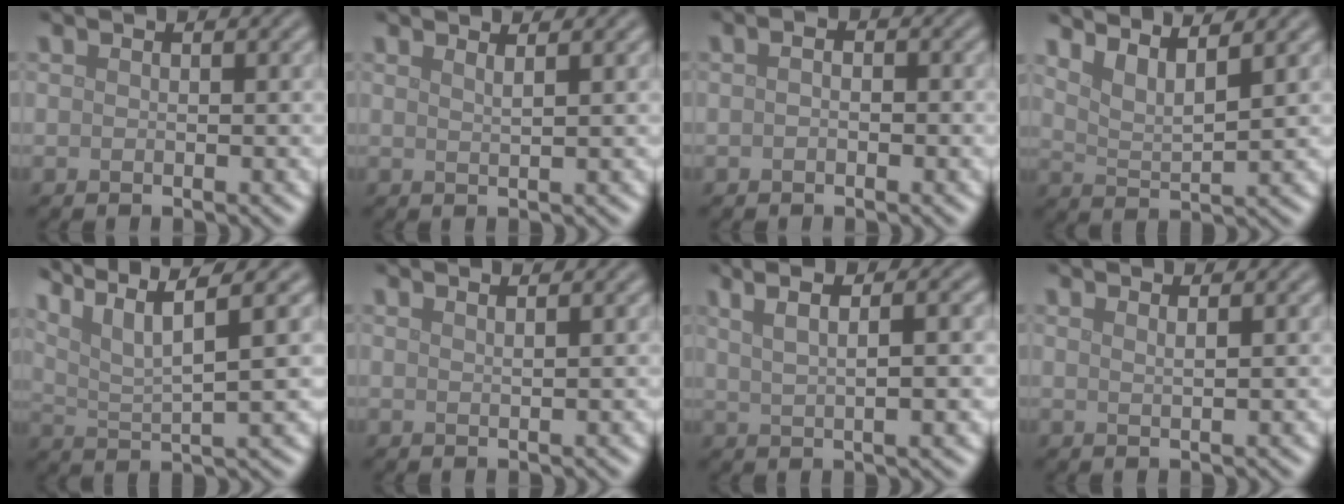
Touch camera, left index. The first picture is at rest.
{"total": 1.8, "force": [1.3, 0.7, 1.1], "torque": [0.001, 0.007, 0.000]}
{"total": 1.5, "force": [0.2, 1.0, 1.1], "torque": [-0.015, 0.001, -0.012]}
{"total": 3.7, "force": [2.8, 0.8, 2.3], "torque": [-0.040, 0.002, 0.053]}
{"total": 8.2, "force": [5.4, 1.7, 6.0], "torque": [-0.104, 0.019, 0.091]}
{"total": 2.3, "force": [1.7, 0.9, 1.3], "torque": [0.007, 0.007, -0.005]}
{"total": 6.5, "force": [3.0, 2.4, 5.2], "torque": [-0.068, 0.023, 0.026]}
{"total": 1.4, "force": [0.9, 0.5, 0.8], "torque": [-0.001, 0.003, 0.004]}